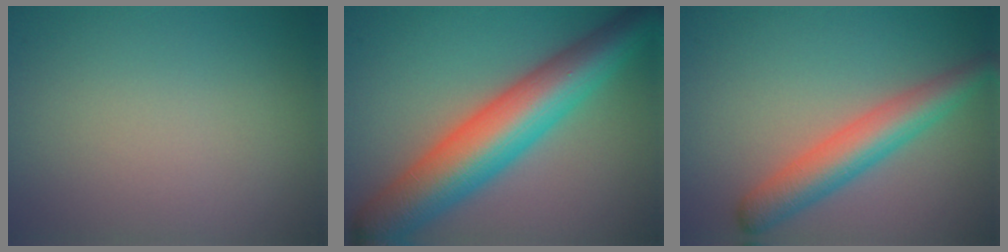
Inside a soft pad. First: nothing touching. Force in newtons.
{"total": 10.5, "press": 10.5, "slide": 0.2}
{"total": 4.9, "press": 4.9, "slide": 0.1}